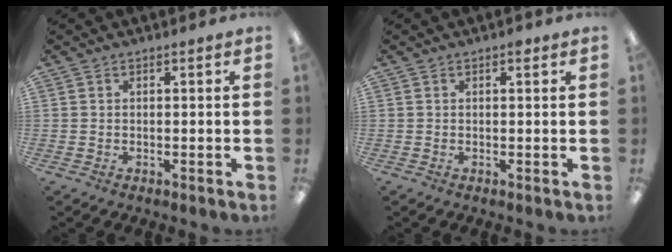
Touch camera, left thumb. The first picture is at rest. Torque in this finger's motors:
{"motor_torque": [0.18, -0.09, 0.57, -0.12, 0.00]}